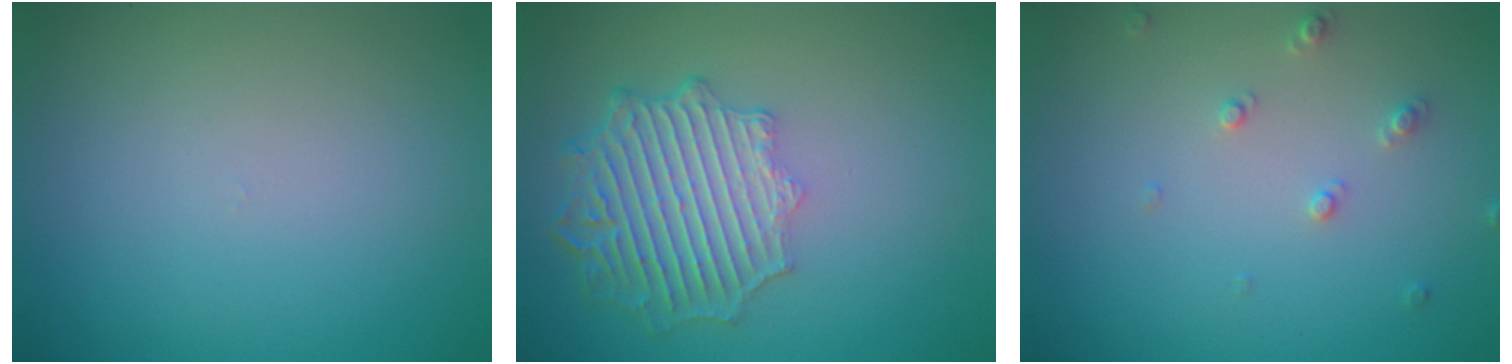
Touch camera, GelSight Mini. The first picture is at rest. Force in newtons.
{"total": 6.4, "press": 5.0, "slide": 4.0}
{"total": 1.3, "press": 1.2, "slide": 0.3}